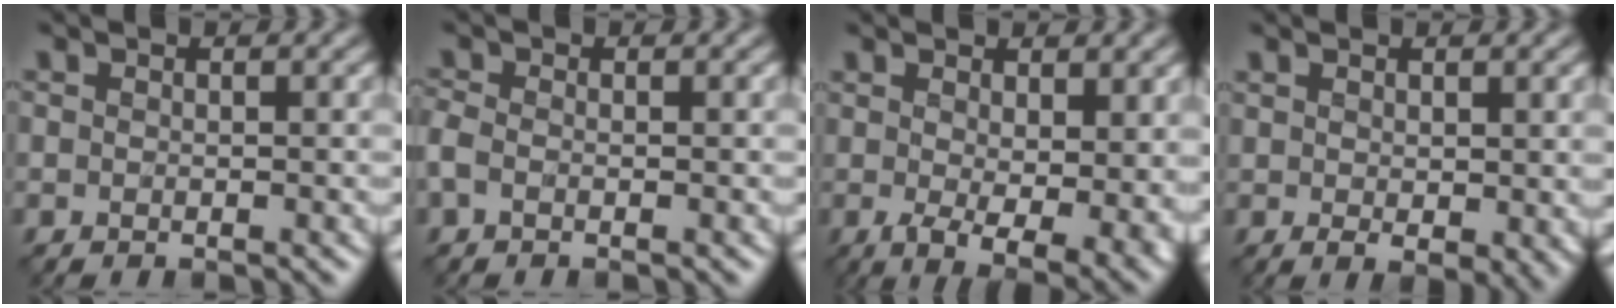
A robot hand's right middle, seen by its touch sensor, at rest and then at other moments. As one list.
[{"total": 1.5, "force": [-0.5, 0.9, 1.0], "torque": [-0.033, 0.003, -0.016]}, {"total": 7.3, "force": [-0.1, 3.1, 6.6], "torque": [-0.099, -0.019, 0.010]}, {"total": 2.3, "force": [0.7, 0.9, 2.0], "torque": [-0.033, -0.004, 0.019]}]